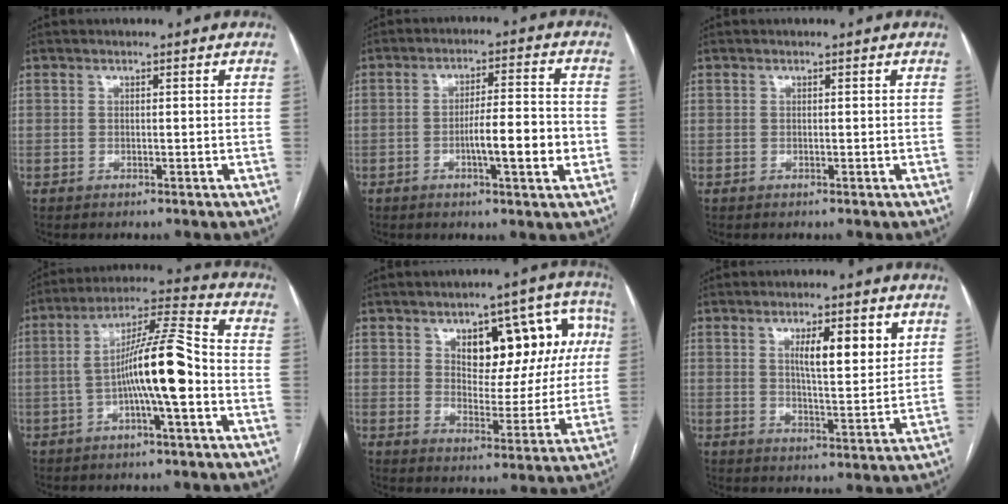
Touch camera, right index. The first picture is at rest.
{"total": 8.5, "force": [-2.2, 0.8, 8.1], "torque": [-0.129, 0.007, -0.035]}
{"total": 0.0}
{"total": 11.9, "force": [-2.7, 0.6, 11.6], "torque": [-0.207, 0.023, -0.050]}
{"total": 14.1, "force": [4.6, 7.1, 11.3], "torque": [-0.129, 0.041, 0.070]}
{"total": 7.8, "force": [3.2, 1.6, 7.0], "torque": [-0.111, -0.002, 0.050]}